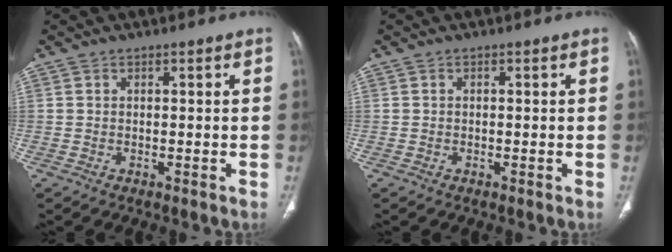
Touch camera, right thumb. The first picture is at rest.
{"total": 0.0}